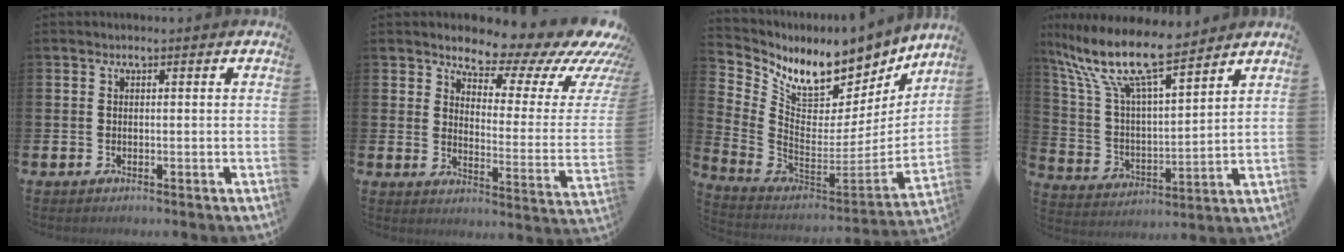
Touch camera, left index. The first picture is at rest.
{"total": 8.9, "force": [8.1, 2.6, 2.6], "torque": [-0.053, -0.072, 0.129]}
{"total": 8.9, "force": [7.1, 4.6, 2.9], "torque": [-0.089, -0.058, 0.124]}
{"total": 12.0, "force": [10.1, 2.1, 6.2], "torque": [-0.163, -0.060, 0.176]}